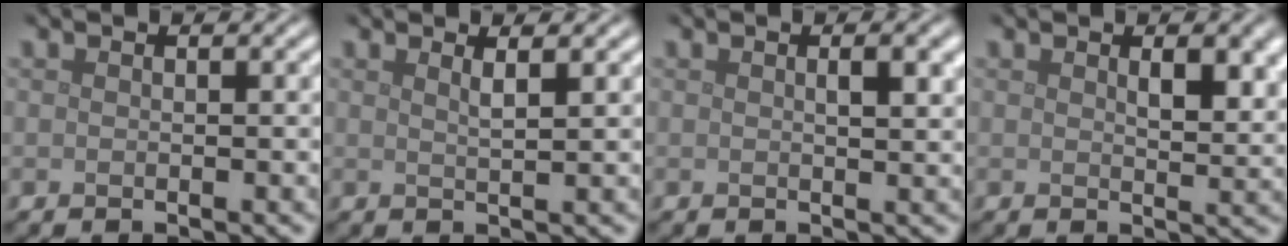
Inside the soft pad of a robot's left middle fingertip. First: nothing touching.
{"total": 1.5, "force": [0.8, 0.4, 1.2], "torque": [-0.010, 0.003, 0.009]}
{"total": 2.1, "force": [0.7, 0.6, 1.9], "torque": [-0.020, 0.002, 0.010]}
{"total": 3.1, "force": [1.3, 1.1, 2.6], "torque": [-0.037, -0.004, 0.025]}